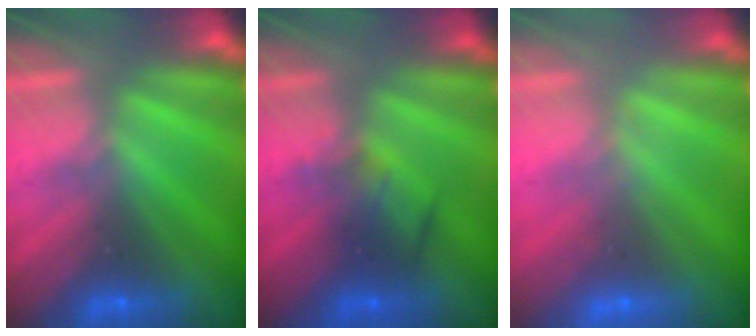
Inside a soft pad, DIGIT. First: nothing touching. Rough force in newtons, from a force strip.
{"total": 2.4}
{"total": 1.6}